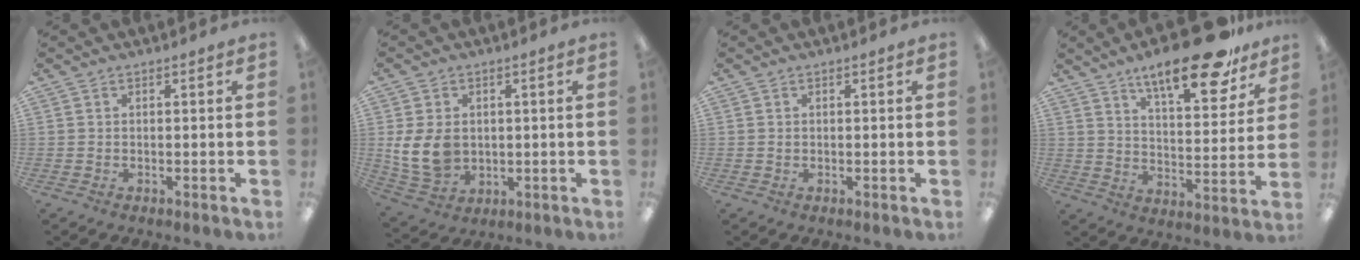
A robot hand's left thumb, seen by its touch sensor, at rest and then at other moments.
{"total": 10.2, "force": [0.4, 7.9, 6.5], "torque": [-0.143, 0.006, 0.009]}
{"total": 0.6, "force": [0.2, 0.4, 0.3], "torque": [-0.007, 0.005, 0.003]}
{"total": 18.8, "force": [13.5, 5.9, 11.6], "torque": [-0.170, -0.079, 0.218]}